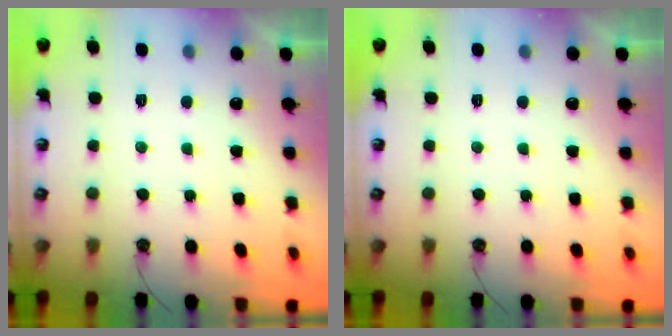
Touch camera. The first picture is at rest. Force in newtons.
{"total": 0.0}